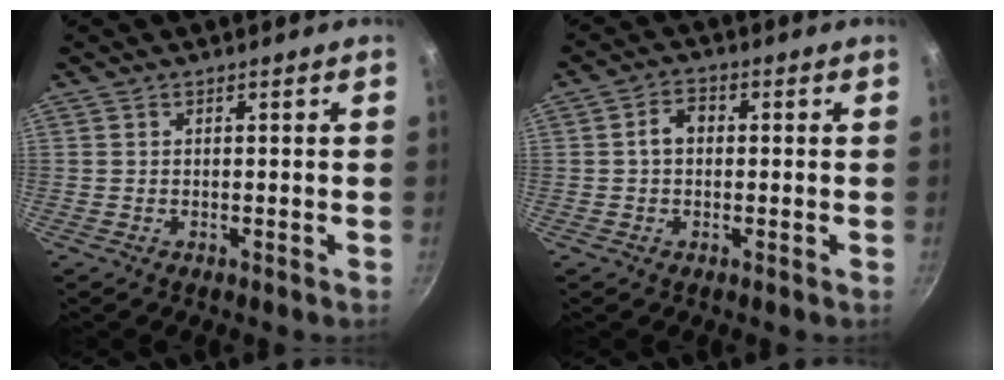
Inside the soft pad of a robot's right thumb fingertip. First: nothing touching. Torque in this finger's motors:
{"motor_torque": [-0.02, 1.24, 0.40, -0.15, -0.01]}